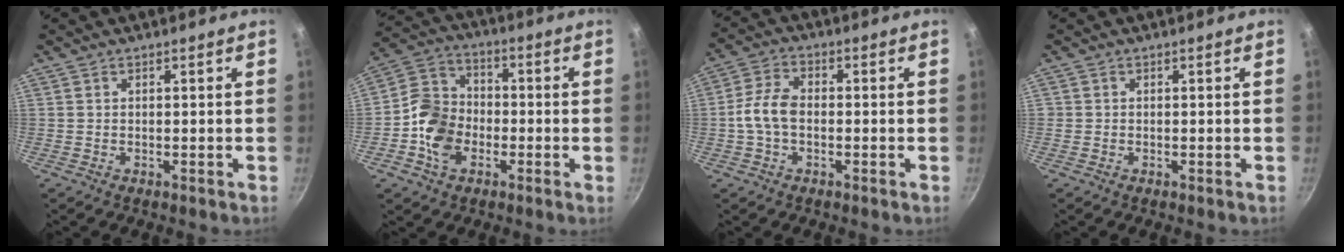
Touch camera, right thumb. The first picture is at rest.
{"total": 11.1, "force": [-3.1, 8.4, 6.5], "torque": [-0.104, 0.027, -0.079]}
{"total": 6.7, "force": [-0.9, 4.3, 5.0], "torque": [-0.097, 0.029, -0.025]}
{"total": 0.5, "force": [-0.1, 0.5, 0.1], "torque": [0.001, 0.000, -0.003]}